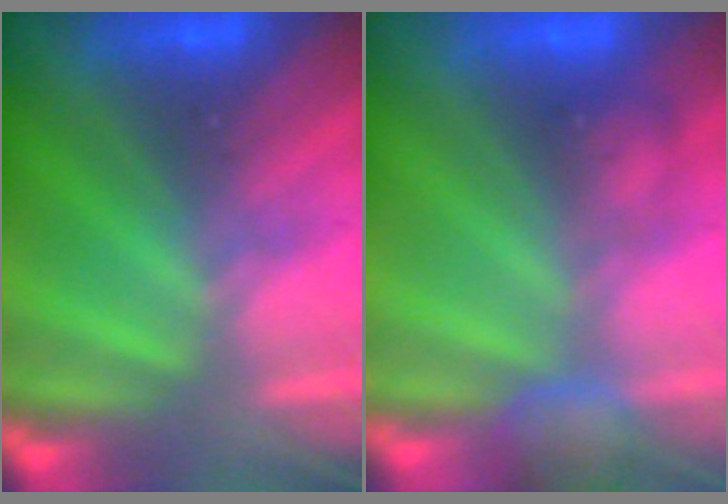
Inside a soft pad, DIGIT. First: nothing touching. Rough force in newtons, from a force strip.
{"total": 2.5}